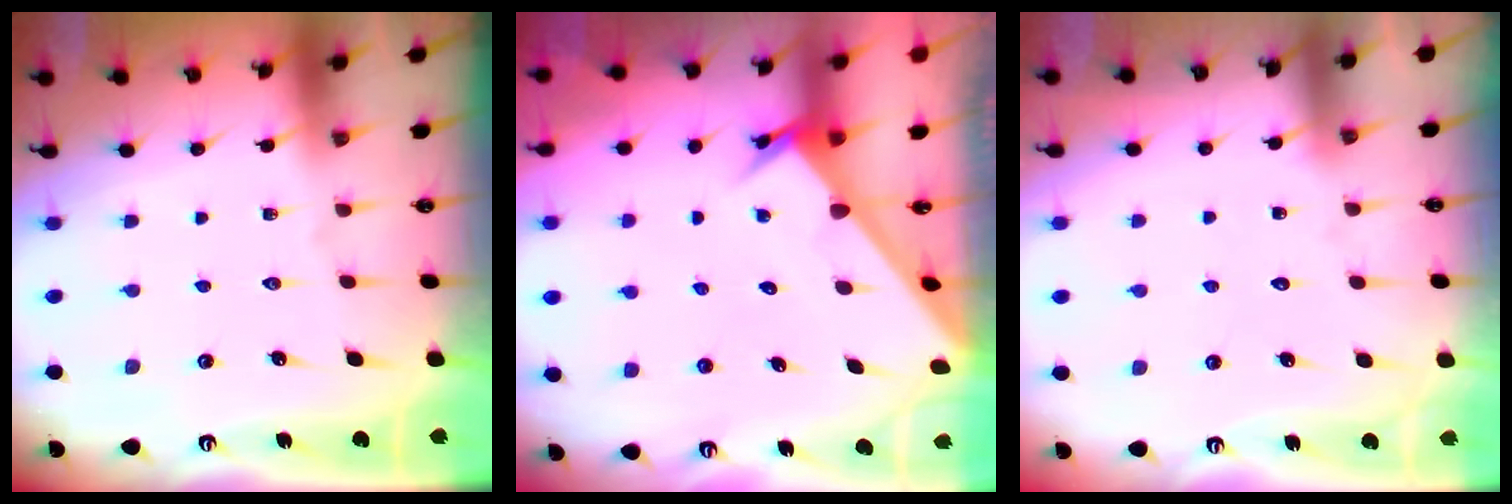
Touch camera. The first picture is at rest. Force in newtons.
{"total": 3.1, "press": 3.1, "slide": 0.1}
{"total": 2.8, "press": 2.8, "slide": 0.2}